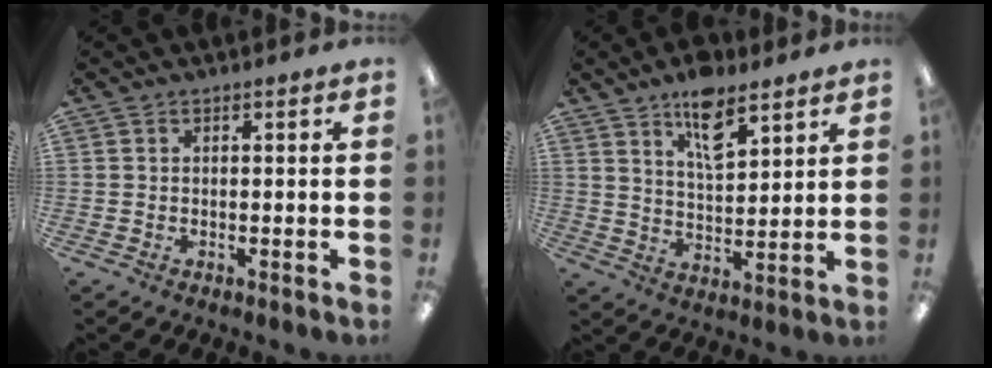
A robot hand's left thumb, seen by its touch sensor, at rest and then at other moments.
{"total": 10.3, "force": [7.2, 4.0, 6.2], "torque": [-0.092, -0.038, 0.122]}